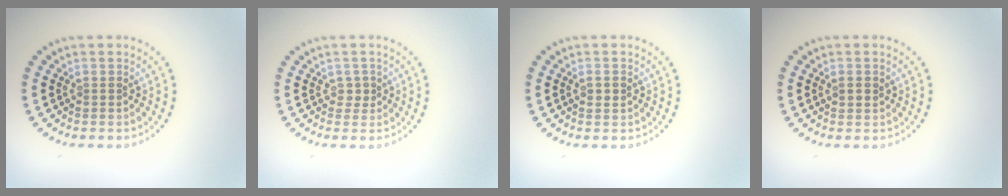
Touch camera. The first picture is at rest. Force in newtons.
{"total": 0.9, "press": 0.8, "slide": 0.3}
{"total": 1.1, "press": 1.1, "slide": 0.2}
{"total": 1.1, "press": 1.0, "slide": 0.4}